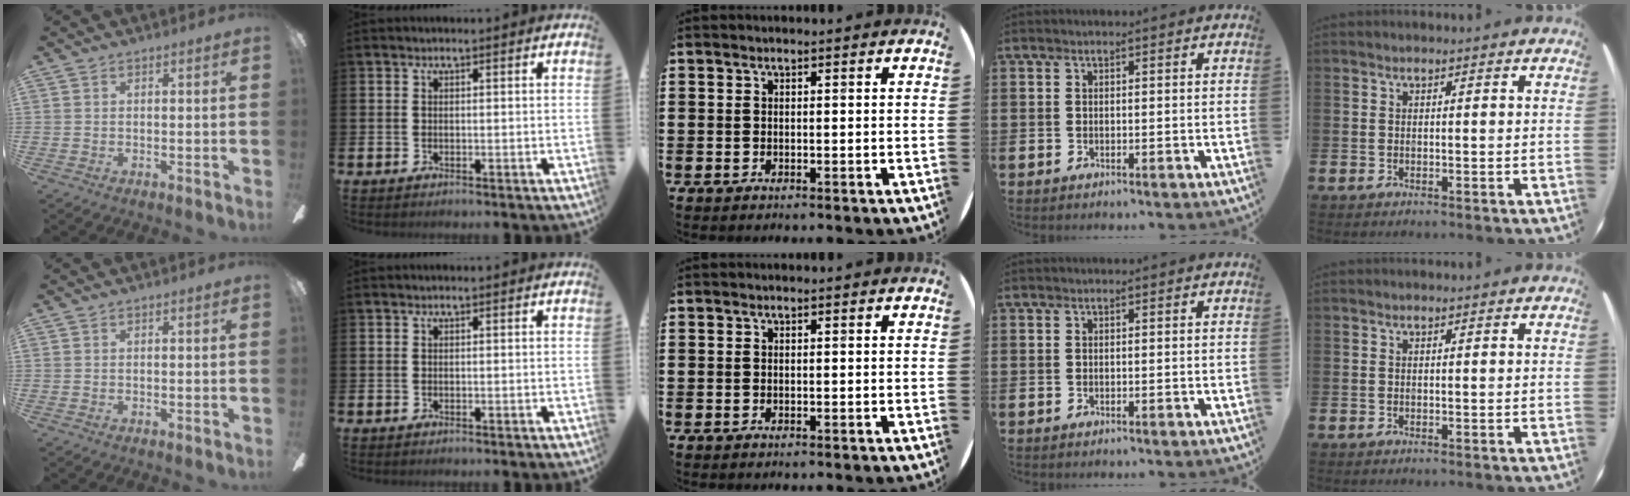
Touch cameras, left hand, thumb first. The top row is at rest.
{}